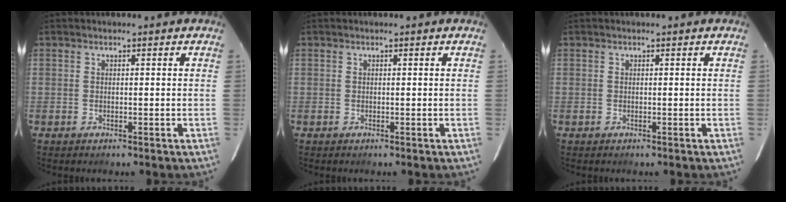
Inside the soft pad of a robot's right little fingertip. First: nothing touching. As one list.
[{"total": 0.0}, {"total": 0.0}]